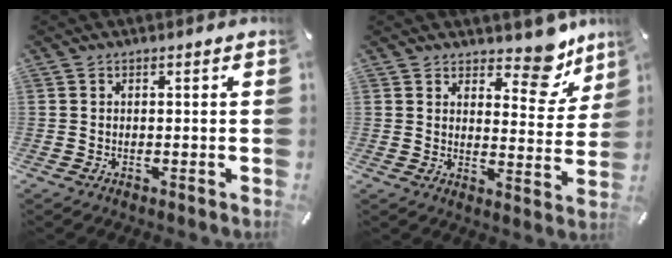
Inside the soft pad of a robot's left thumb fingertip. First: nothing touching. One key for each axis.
{"total": 11.1, "fx": 8.3, "fy": 5.4, "fz": 5.2, "tx": -0.042, "ty": -0.069, "tz": 0.140}